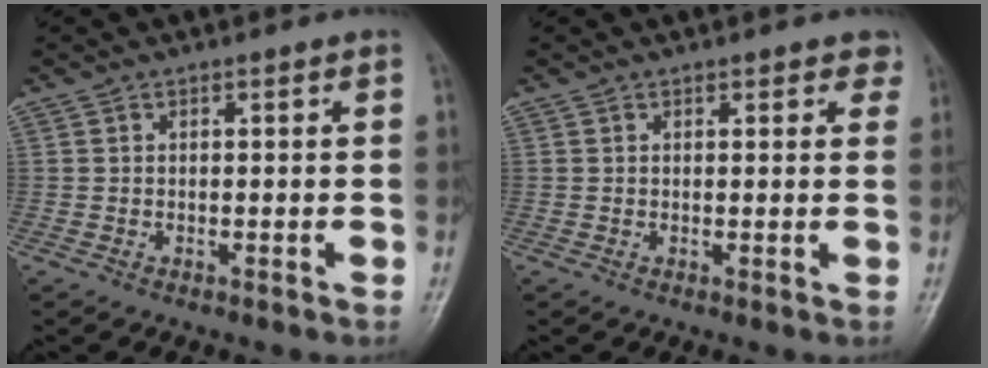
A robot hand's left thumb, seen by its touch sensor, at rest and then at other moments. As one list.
[{"total": 2.9, "force": [2.0, 1.4, 1.7], "torque": [0.002, -0.004, 0.019]}]